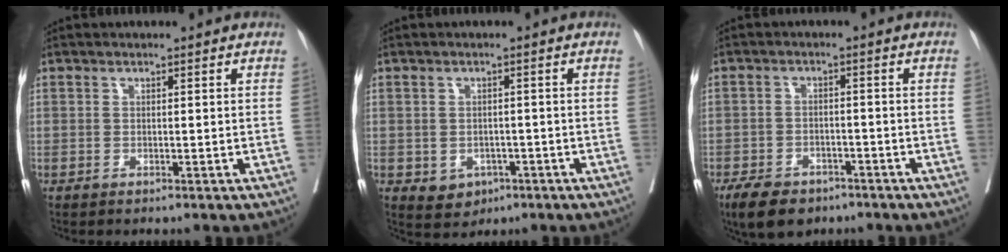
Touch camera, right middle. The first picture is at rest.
{"total": 3.7, "force": [-1.5, 3.0, 1.5], "torque": [-0.017, 0.002, -0.010]}
{"total": 7.3, "force": [-5.4, 3.7, 3.3], "torque": [-0.056, -0.003, -0.085]}